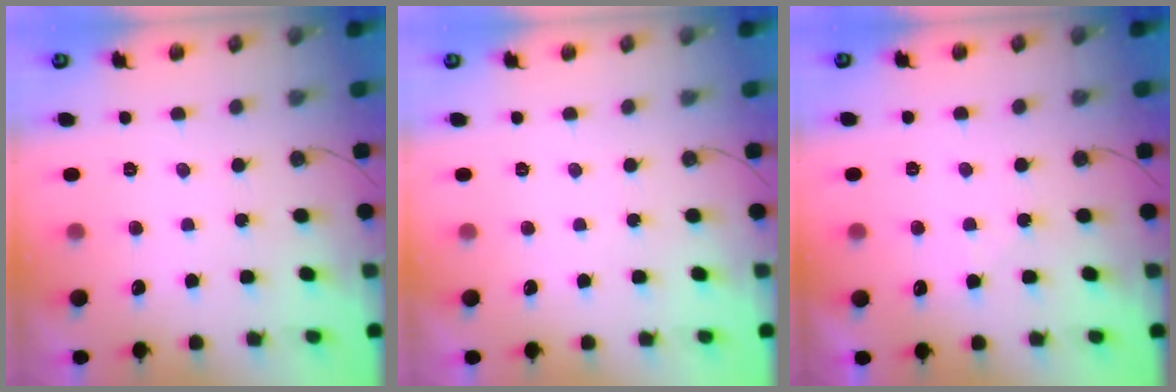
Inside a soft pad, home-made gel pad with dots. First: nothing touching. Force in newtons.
{"total": 0.0}
{"total": 4.9, "press": 4.9, "slide": 0.6}